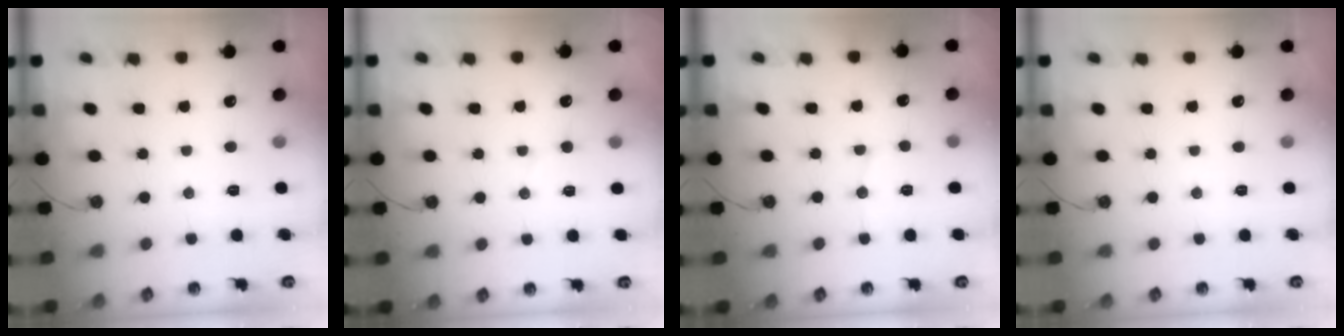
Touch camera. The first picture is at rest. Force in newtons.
{"total": 4.4, "press": 4.2, "slide": 1.2}
{"total": 4.6, "press": 4.5, "slide": 0.6}
{"total": 0.0}